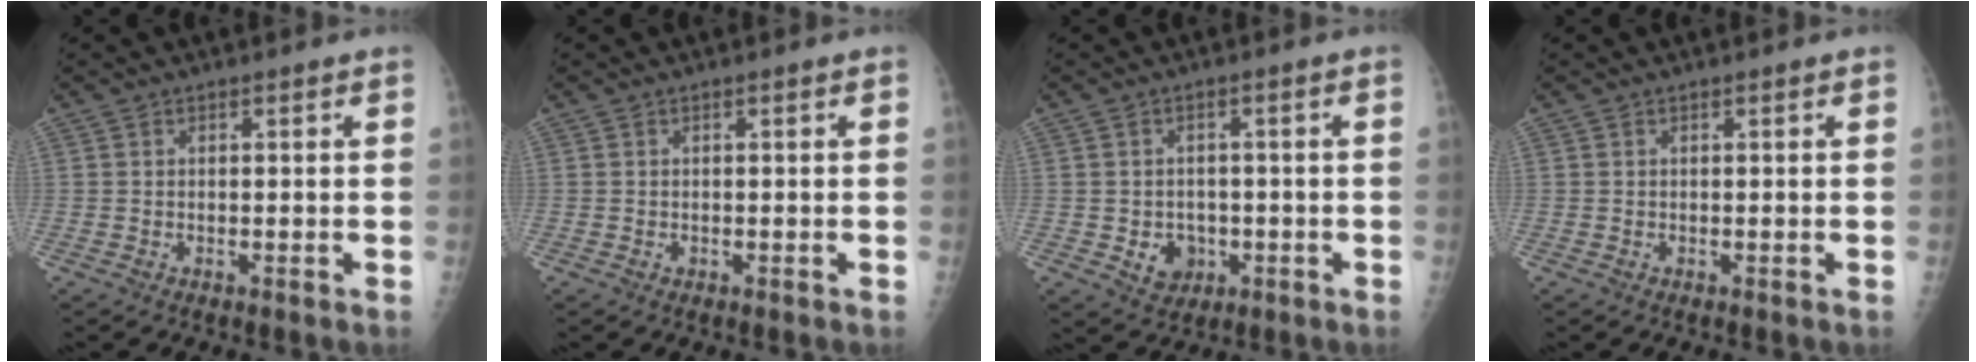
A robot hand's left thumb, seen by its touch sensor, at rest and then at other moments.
{"total": 0.0}
{"total": 5.0, "force": [-1.3, 4.3, 2.3], "torque": [-0.010, 0.006, -0.010]}
{"total": 0.0}